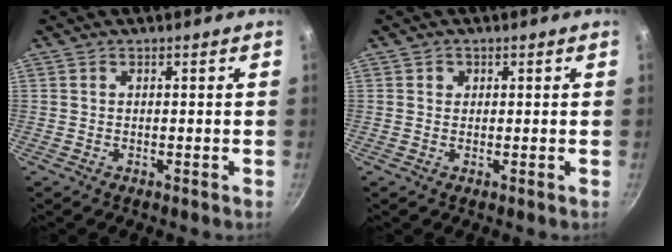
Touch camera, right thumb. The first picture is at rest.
{"total": 1.2, "force": [0.4, 1.1, 0.3], "torque": [0.003, 0.000, 0.004]}